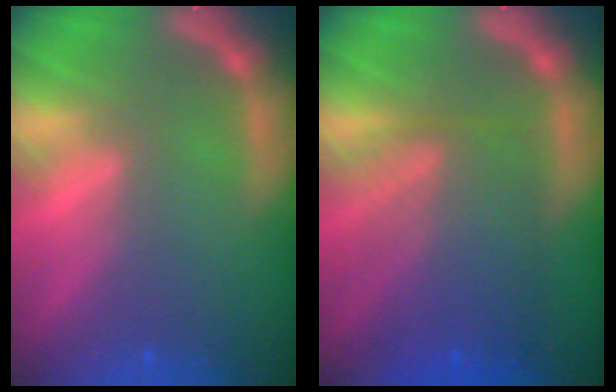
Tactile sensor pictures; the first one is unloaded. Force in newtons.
{"total": 7.6}